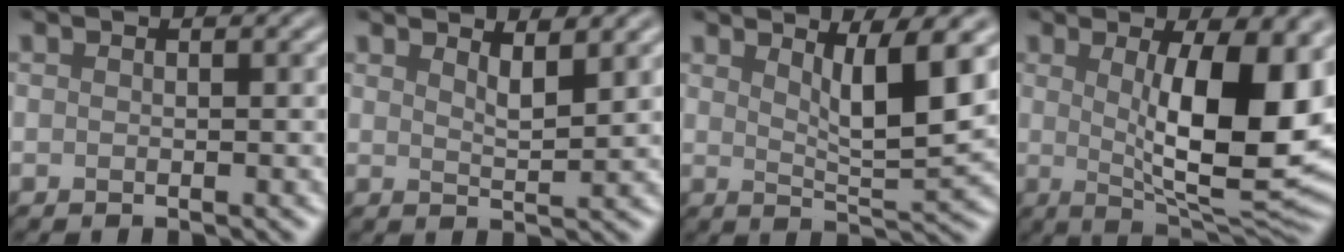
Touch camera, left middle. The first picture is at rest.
{"total": 2.3, "force": [1.8, 0.5, 1.3], "torque": [-0.016, -0.003, 0.029]}
{"total": 5.0, "force": [2.3, 1.1, 4.3], "torque": [-0.065, -0.009, 0.039]}
{"total": 12.4, "force": [1.5, 3.9, 11.7], "torque": [-0.159, -0.016, 0.029]}